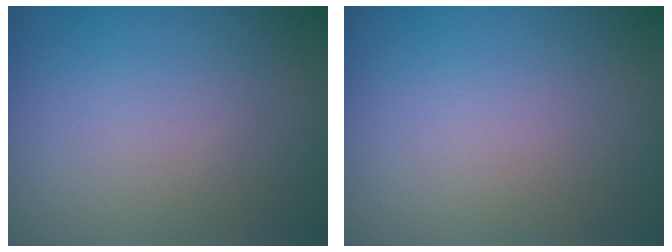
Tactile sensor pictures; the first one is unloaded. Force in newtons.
{"total": 0.0}